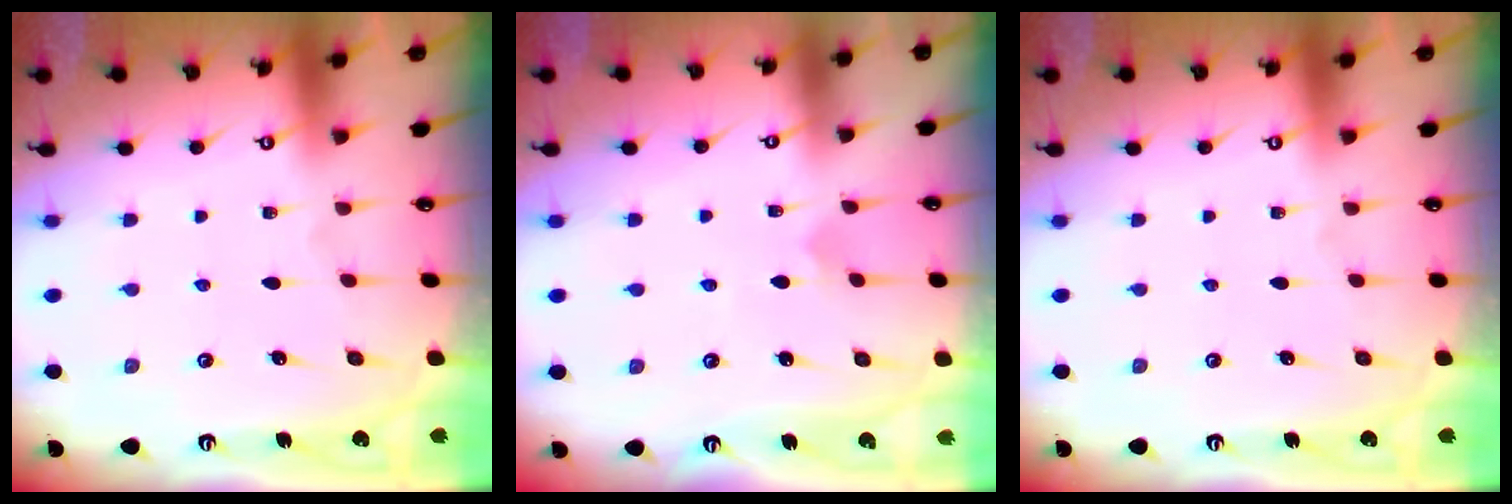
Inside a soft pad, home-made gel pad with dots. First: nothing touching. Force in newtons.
{"total": 3.4, "press": 3.4, "slide": 0.2}
{"total": 0.0}